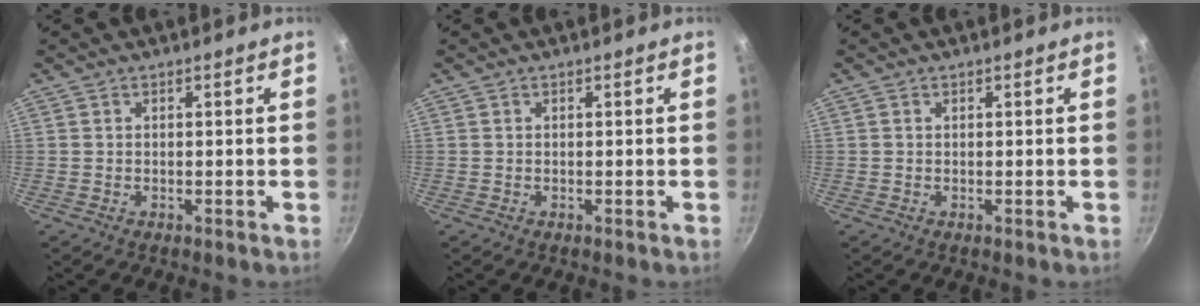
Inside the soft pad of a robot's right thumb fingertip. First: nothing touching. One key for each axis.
{"total": 0.0}
{"total": 0.0}